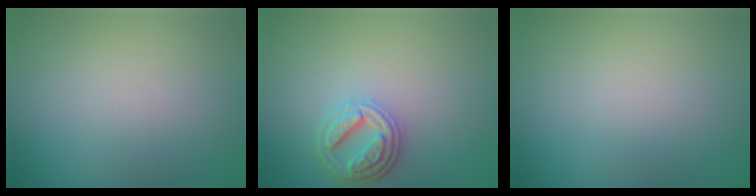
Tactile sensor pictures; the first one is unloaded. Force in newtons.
{"total": 4.1, "press": 3.2, "slide": 2.6}
{"total": 0.0}